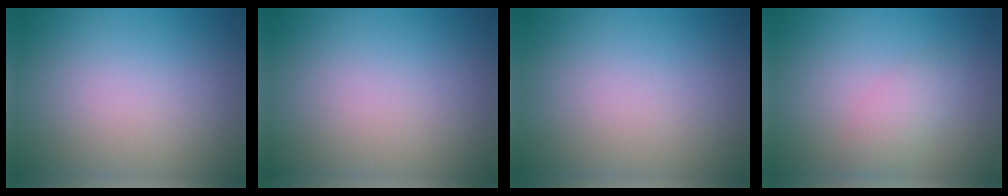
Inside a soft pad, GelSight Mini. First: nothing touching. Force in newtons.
{"total": 0.0}
{"total": 0.0}
{"total": 2.2, "press": 2.2, "slide": 0.2}